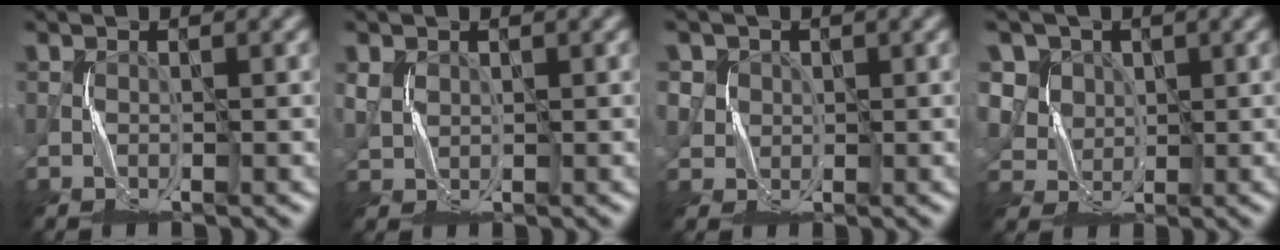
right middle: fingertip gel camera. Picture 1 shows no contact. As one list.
[{"total": 1.4, "force": [0.8, 1.1, 0.5], "torque": [-0.025, -0.003, 0.018]}, {"total": 2.8, "force": [1.2, 2.5, 0.4], "torque": [-0.027, -0.006, 0.030]}, {"total": 6.7, "force": [3.0, 5.4, 2.4], "torque": [-0.063, 0.009, 0.045]}]